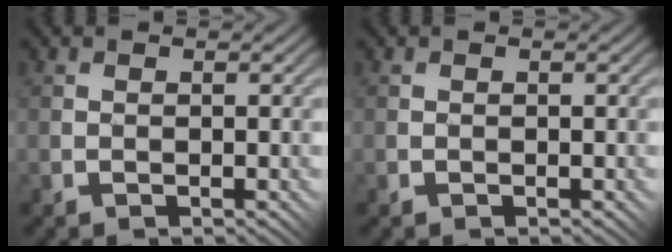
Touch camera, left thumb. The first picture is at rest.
{"total": 0.0}